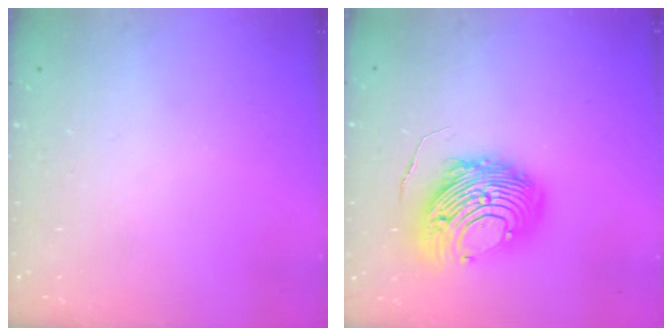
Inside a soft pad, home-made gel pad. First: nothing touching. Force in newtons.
{"total": 14.7, "press": 14.6, "slide": 1.4}